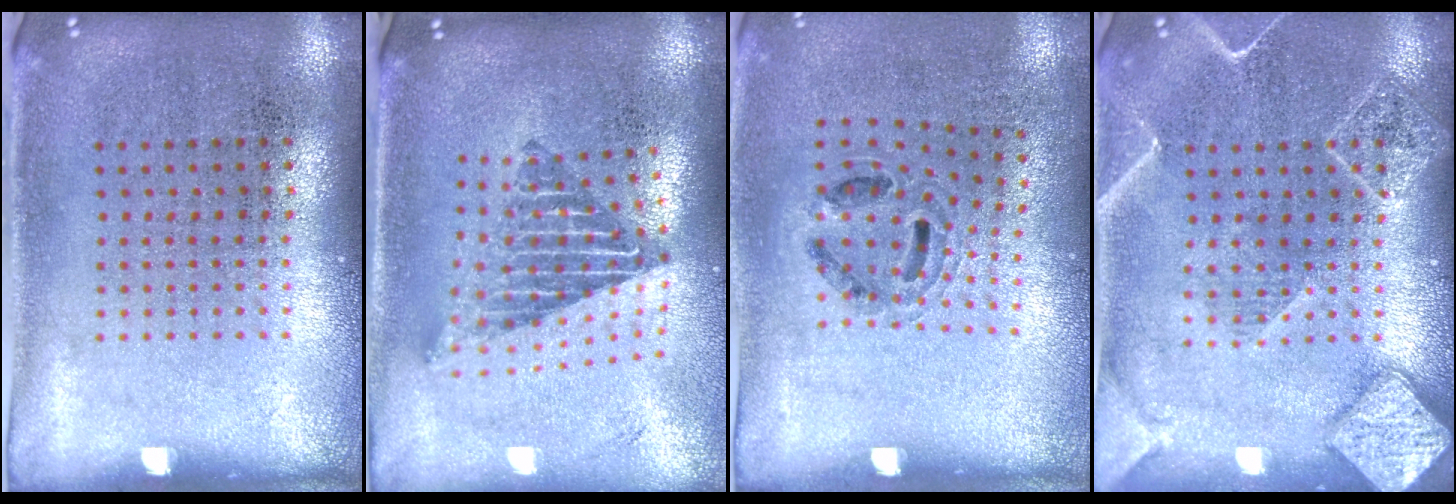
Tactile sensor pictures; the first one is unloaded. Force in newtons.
{"total": 2.1, "press": 1.5, "slide": 1.5}
{"total": 0.9, "press": 0.8, "slide": 0.5}
{"total": 3.5, "press": 3.4, "slide": 0.4}